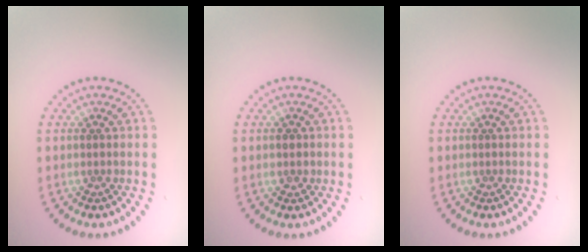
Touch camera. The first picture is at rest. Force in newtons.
{"total": 1.0, "press": 0.9, "slide": 0.3}
{"total": 0.0}